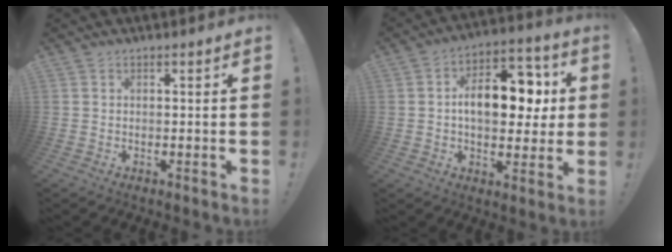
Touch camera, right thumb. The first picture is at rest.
{"total": 16.2, "force": [1.6, 9.6, 13.0], "torque": [-0.186, 0.013, 0.030]}